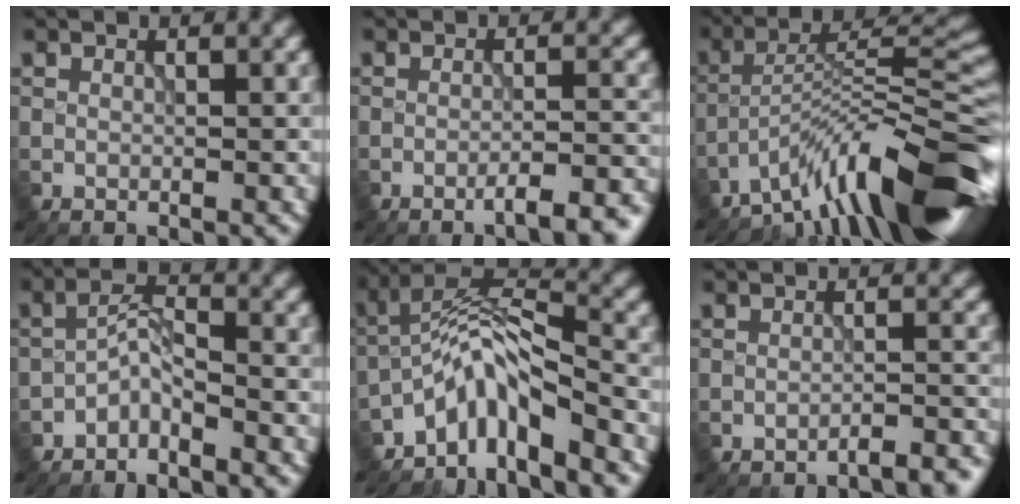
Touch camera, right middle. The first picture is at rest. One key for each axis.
{"total": 4.6, "fx": -2.9, "fy": 1.0, "fz": 3.5, "tx": -0.044, "ty": 0.008, "tz": -0.041}
{"total": 12.4, "fx": -8.4, "fy": 2.3, "fz": 8.8, "tx": -0.125, "ty": 0.022, "tz": -0.146}
{"total": 2.1, "fx": -1.6, "fy": 0.6, "fz": 1.2, "tx": -0.026, "ty": 0.012, "tz": -0.037}
{"total": 5.9, "fx": -3.9, "fy": 1.8, "fz": 4.1, "tx": -0.064, "ty": 0.009, "tz": -0.080}
{"total": 3.1, "fx": -2.7, "fy": 0.6, "fz": 1.4, "tx": -0.011, "ty": 0.008, "tz": -0.038}